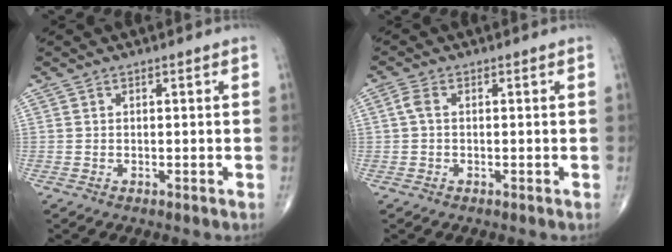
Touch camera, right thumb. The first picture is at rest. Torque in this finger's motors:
{"motor_torque": [-0.51, 0.10, 0.05, -0.02, 0.02]}